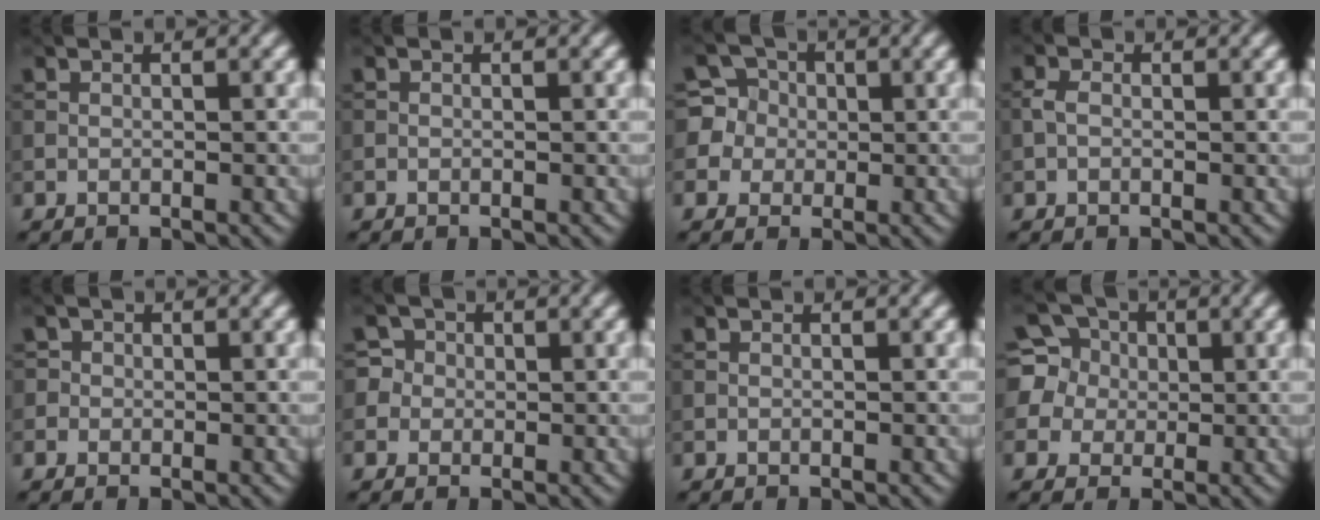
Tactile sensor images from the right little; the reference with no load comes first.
{"total": 0.0}
{"total": 5.0, "force": [-0.5, 4.9, -0.1], "torque": [0.010, 0.020, -0.045]}
{"total": 0.8, "force": [-0.3, 0.6, 0.5], "torque": [-0.012, 0.004, -0.010]}
{"total": 0.8, "force": [-0.1, 0.8, -0.1], "torque": [0.006, -0.003, -0.007]}
{"total": 2.1, "force": [-0.1, 2.1, -0.1], "torque": [0.031, 0.011, -0.027]}
{"total": 0.0}
{"total": 5.6, "force": [0.5, 5.4, 1.0], "torque": [-0.029, 0.027, -0.033]}